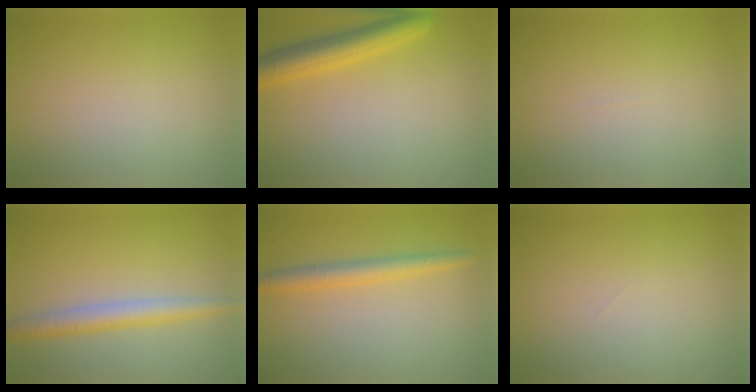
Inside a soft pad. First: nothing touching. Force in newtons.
{"total": 4.5, "press": 4.5, "slide": 0.2}
{"total": 0.0}
{"total": 3.4, "press": 3.4, "slide": 0.1}
{"total": 2.7, "press": 2.7, "slide": 0.1}
{"total": 0.0}